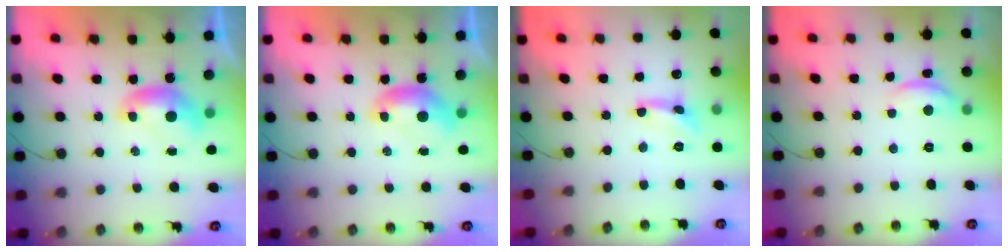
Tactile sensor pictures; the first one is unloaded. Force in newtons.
{"total": 0.0}
{"total": 1.1, "press": 1.0, "slide": 0.4}
{"total": 2.6, "press": 2.6, "slide": 0.5}